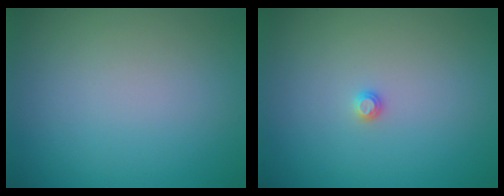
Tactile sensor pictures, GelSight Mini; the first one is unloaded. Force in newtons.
{"total": 0.6, "press": 0.6, "slide": 0.2}